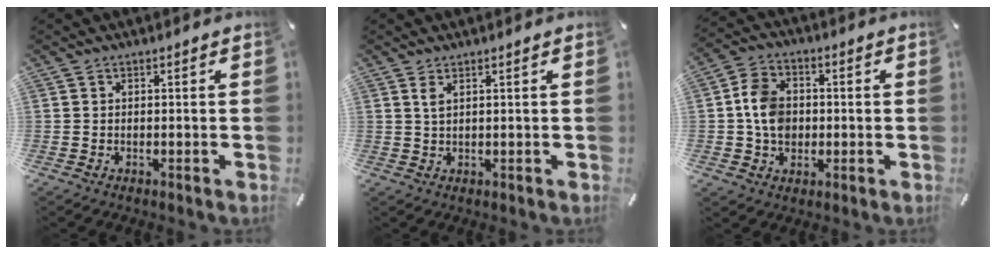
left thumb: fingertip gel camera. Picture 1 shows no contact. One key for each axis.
{"total": 1.7, "fx": 0.8, "fy": 0.4, "fz": 1.5, "tx": -0.031, "ty": 0.000, "tz": 0.014}
{"total": 8.3, "fx": -0.4, "fy": 7.0, "fz": 4.4, "tx": -0.083, "ty": 0.013, "tz": -0.005}